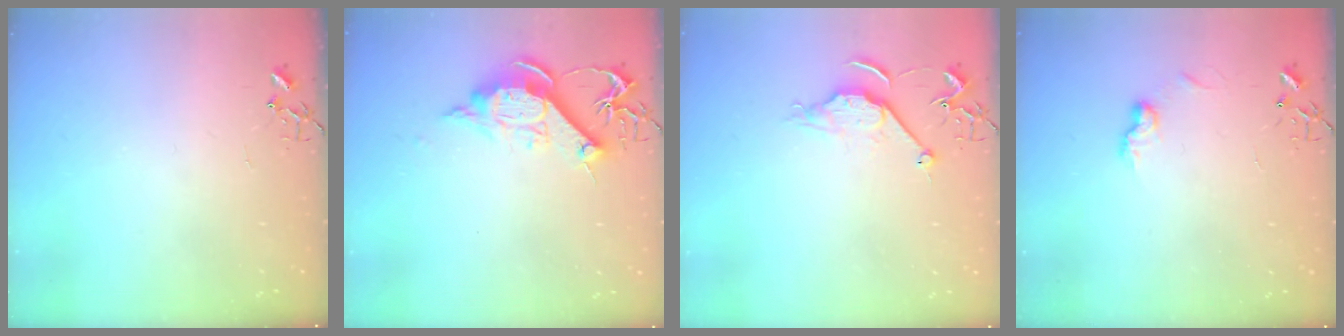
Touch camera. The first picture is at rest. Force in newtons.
{"total": 11.9, "press": 11.9, "slide": 0.5}
{"total": 8.2, "press": 8.1, "slide": 0.3}
{"total": 6.7, "press": 6.7, "slide": 0.3}